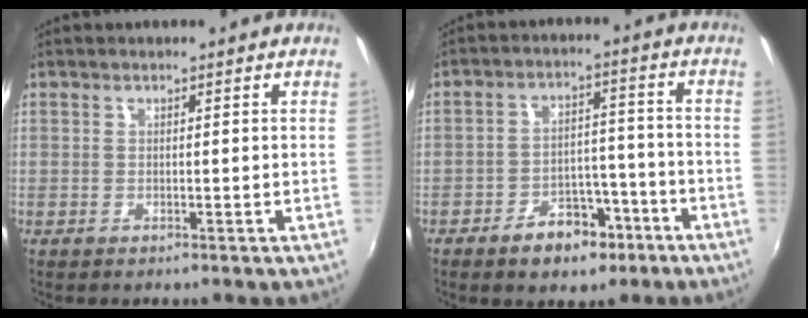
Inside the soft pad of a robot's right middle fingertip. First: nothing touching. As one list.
[{"total": 8.9, "force": [-5.8, 5.1, 4.5], "torque": [-0.089, 0.024, -0.074]}]